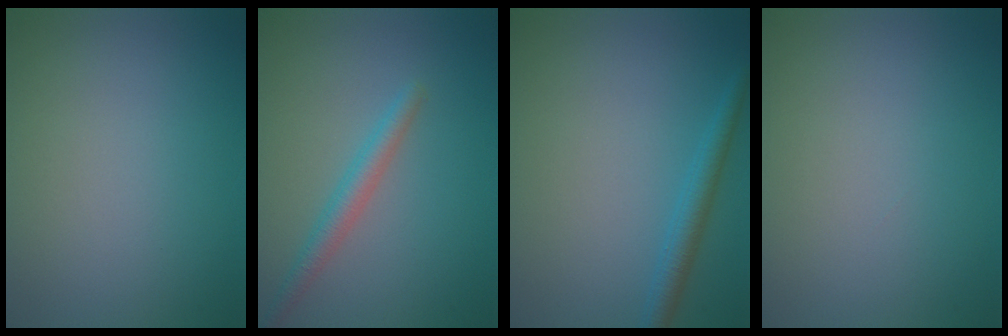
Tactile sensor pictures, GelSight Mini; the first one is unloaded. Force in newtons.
{"total": 2.2, "press": 2.2, "slide": 0.0}
{"total": 2.2, "press": 2.2, "slide": 0.1}
{"total": 0.0}